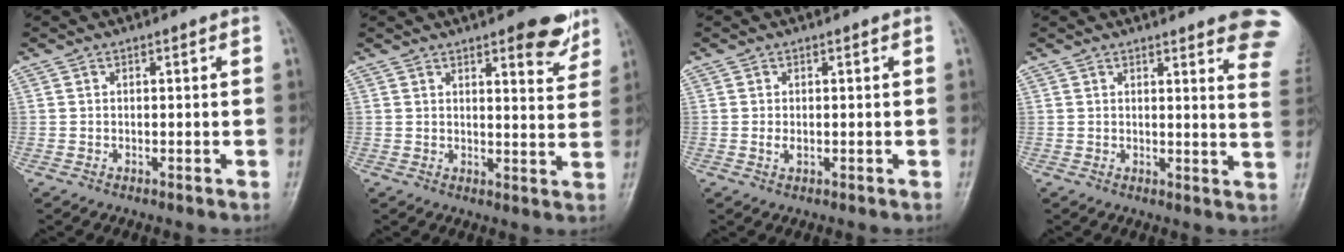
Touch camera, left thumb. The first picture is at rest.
{"total": 8.2, "force": [5.3, 2.6, 5.6], "torque": [-0.048, -0.029, 0.065]}
{"total": 1.4, "force": [0.1, 0.8, 1.2], "torque": [-0.019, -0.003, 0.001]}
{"total": 12.2, "force": [9.4, 2.1, 7.4], "torque": [-0.056, -0.046, 0.087]}